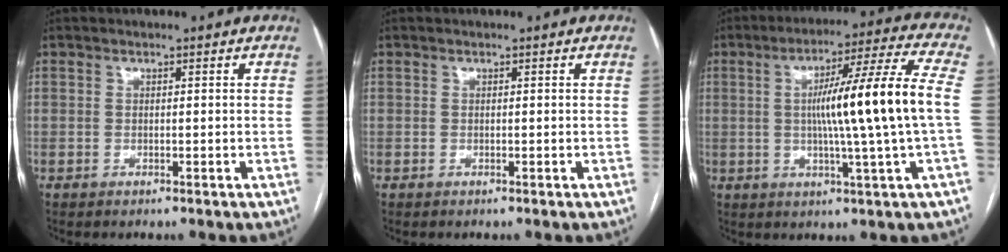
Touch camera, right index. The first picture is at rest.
{"total": 0.0}
{"total": 15.3, "force": [0.2, -1.9, 15.1], "torque": [-0.237, 0.003, -0.001]}